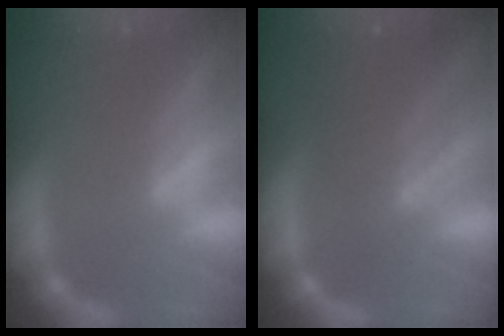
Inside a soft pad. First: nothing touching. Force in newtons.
{"total": 6.0}